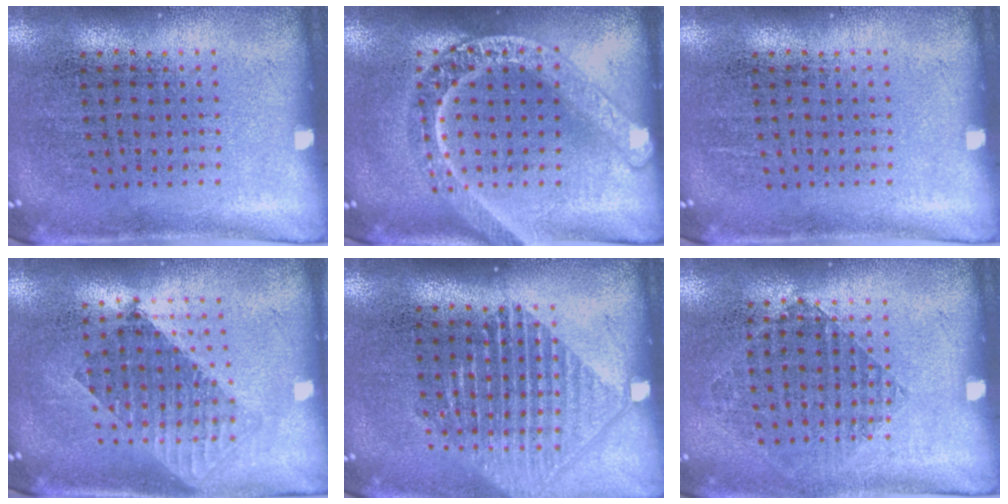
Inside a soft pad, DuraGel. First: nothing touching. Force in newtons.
{"total": 3.3, "press": 3.3, "slide": 0.4}
{"total": 0.0}
{"total": 1.6, "press": 1.3, "slide": 0.8}
{"total": 1.4, "press": 1.3, "slide": 0.6}
{"total": 0.9, "press": 0.9, "slide": 0.3}